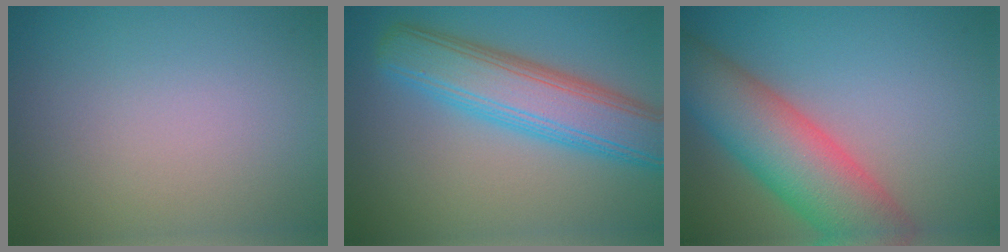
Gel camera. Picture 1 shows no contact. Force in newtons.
{"total": 7.7, "press": 7.7, "slide": 0.4}
{"total": 9.9, "press": 9.9, "slide": 0.5}